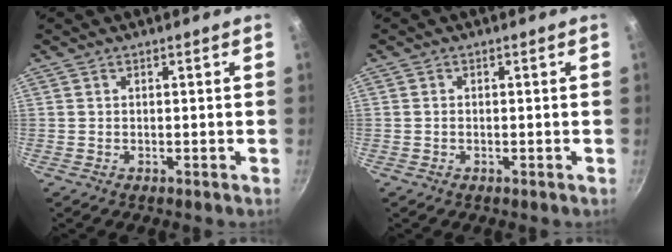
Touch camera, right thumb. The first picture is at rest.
{"total": 0.6, "force": [-0.2, 0.5, 0.3], "torque": [-0.004, 0.002, -0.005]}